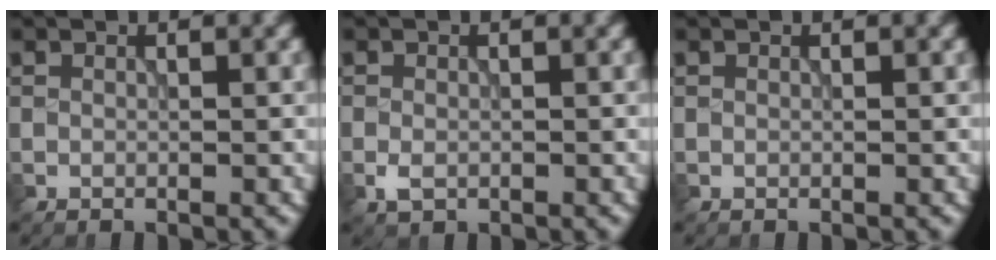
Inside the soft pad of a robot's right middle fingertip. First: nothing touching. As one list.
[{"total": 1.5, "force": [-0.6, 1.0, 0.9], "torque": [-0.021, -0.002, -0.013]}, {"total": 0.0}]